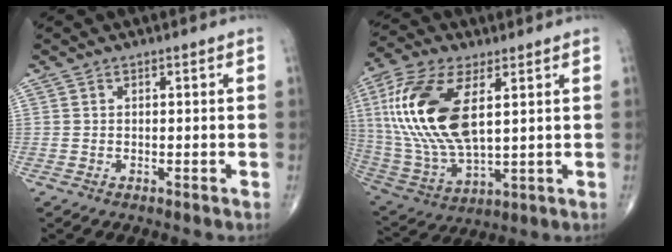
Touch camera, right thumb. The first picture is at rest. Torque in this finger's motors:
{"motor_torque": [-0.41, 3.34, 2.10, 0.66, 0.78]}